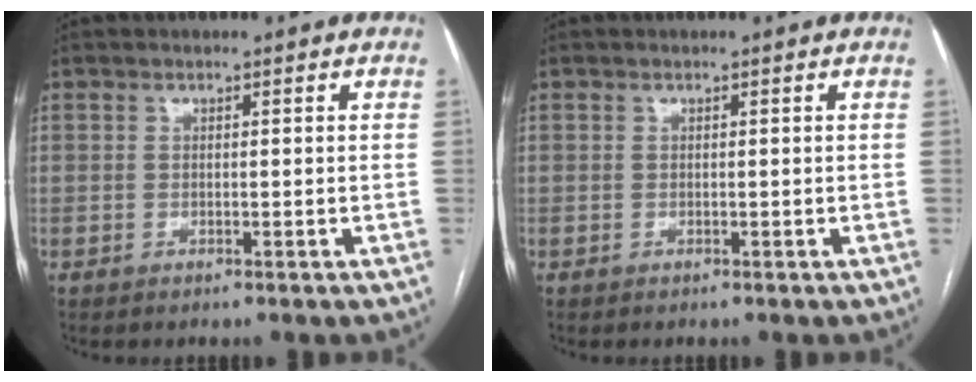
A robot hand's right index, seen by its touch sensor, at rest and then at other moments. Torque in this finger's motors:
{"motor_torque": [0.01, 0.01, 0.00, 0.00]}